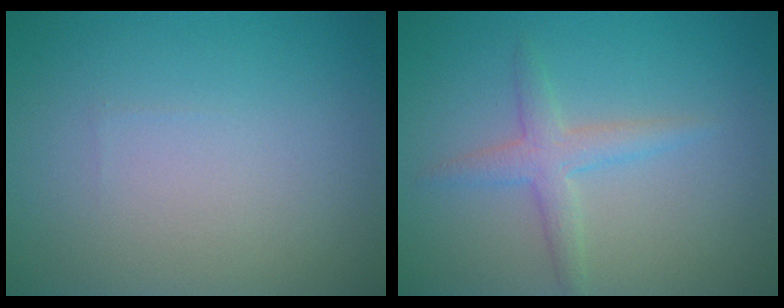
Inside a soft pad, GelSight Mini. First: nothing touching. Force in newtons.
{"total": 2.4, "press": 2.4, "slide": 0.0}